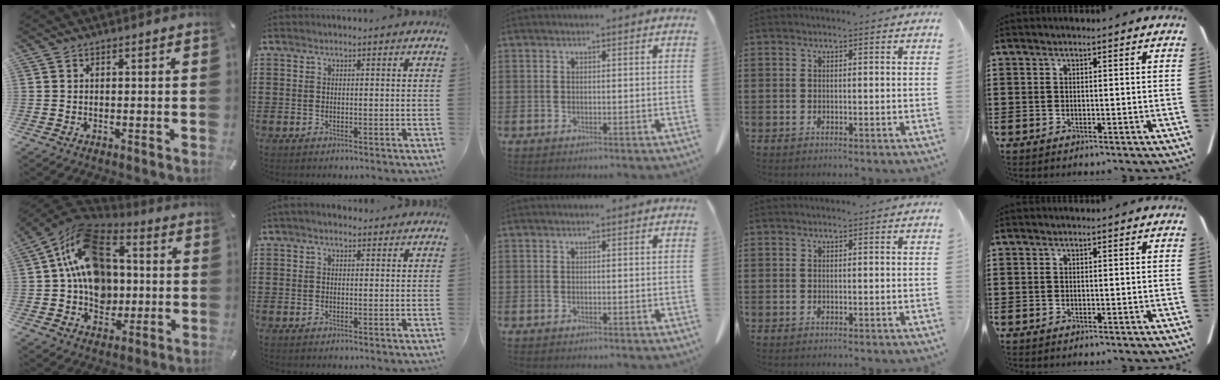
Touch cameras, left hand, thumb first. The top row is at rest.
{"thumb": {"total": 18.8, "force": [2.4, 14.8, 11.4], "torque": [-0.209, -0.008, 0.043]}, "index": {"total": 1.6, "force": [1.2, 0.7, 0.8], "torque": [-0.018, 0.007, 0.022]}}